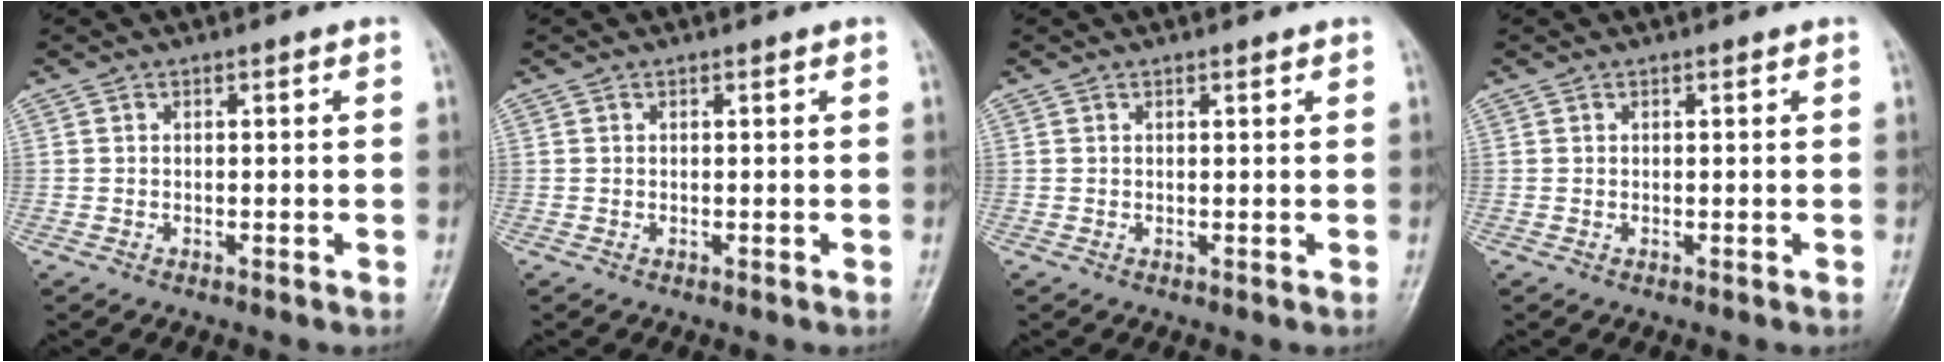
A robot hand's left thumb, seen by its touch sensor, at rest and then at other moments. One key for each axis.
{"total": 0.0}
{"total": 0.5, "fx": 0.5, "fy": 0.1, "fz": 0.2, "tx": -0.007, "ty": -0.003, "tz": 0.007}
{"total": 0.0}